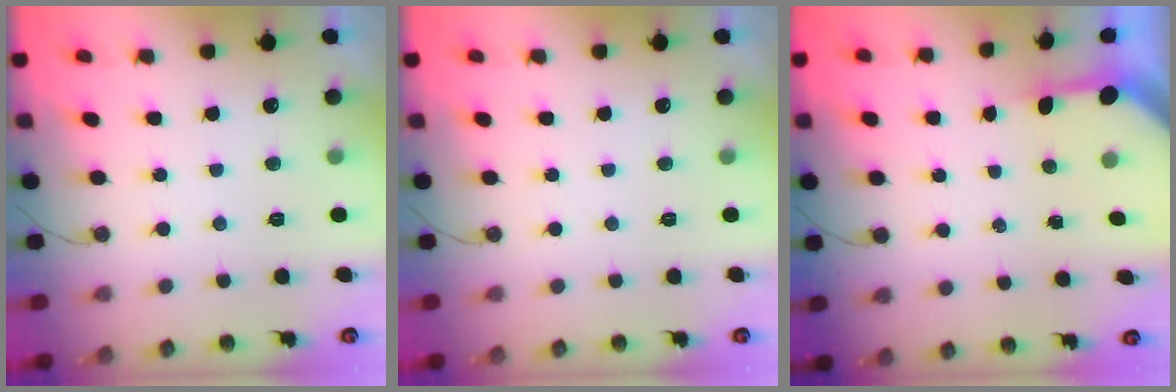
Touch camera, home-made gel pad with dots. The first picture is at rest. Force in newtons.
{"total": 0.0}
{"total": 3.2, "press": 3.2, "slide": 0.2}